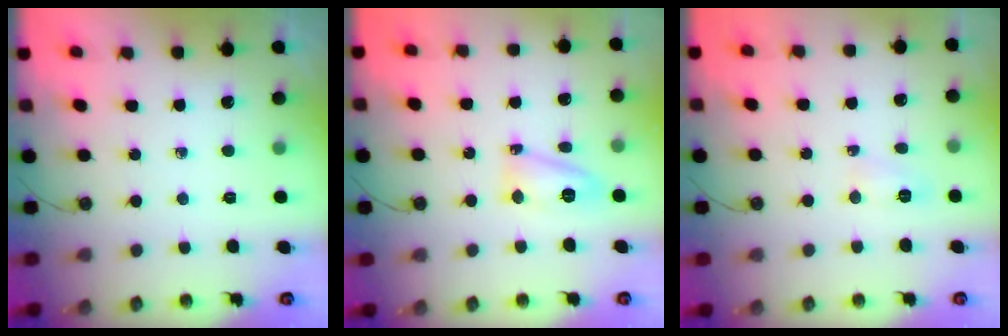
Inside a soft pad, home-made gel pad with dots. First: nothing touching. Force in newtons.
{"total": 10.3, "press": 10.3, "slide": 0.8}
{"total": 4.7, "press": 4.4, "slide": 1.5}